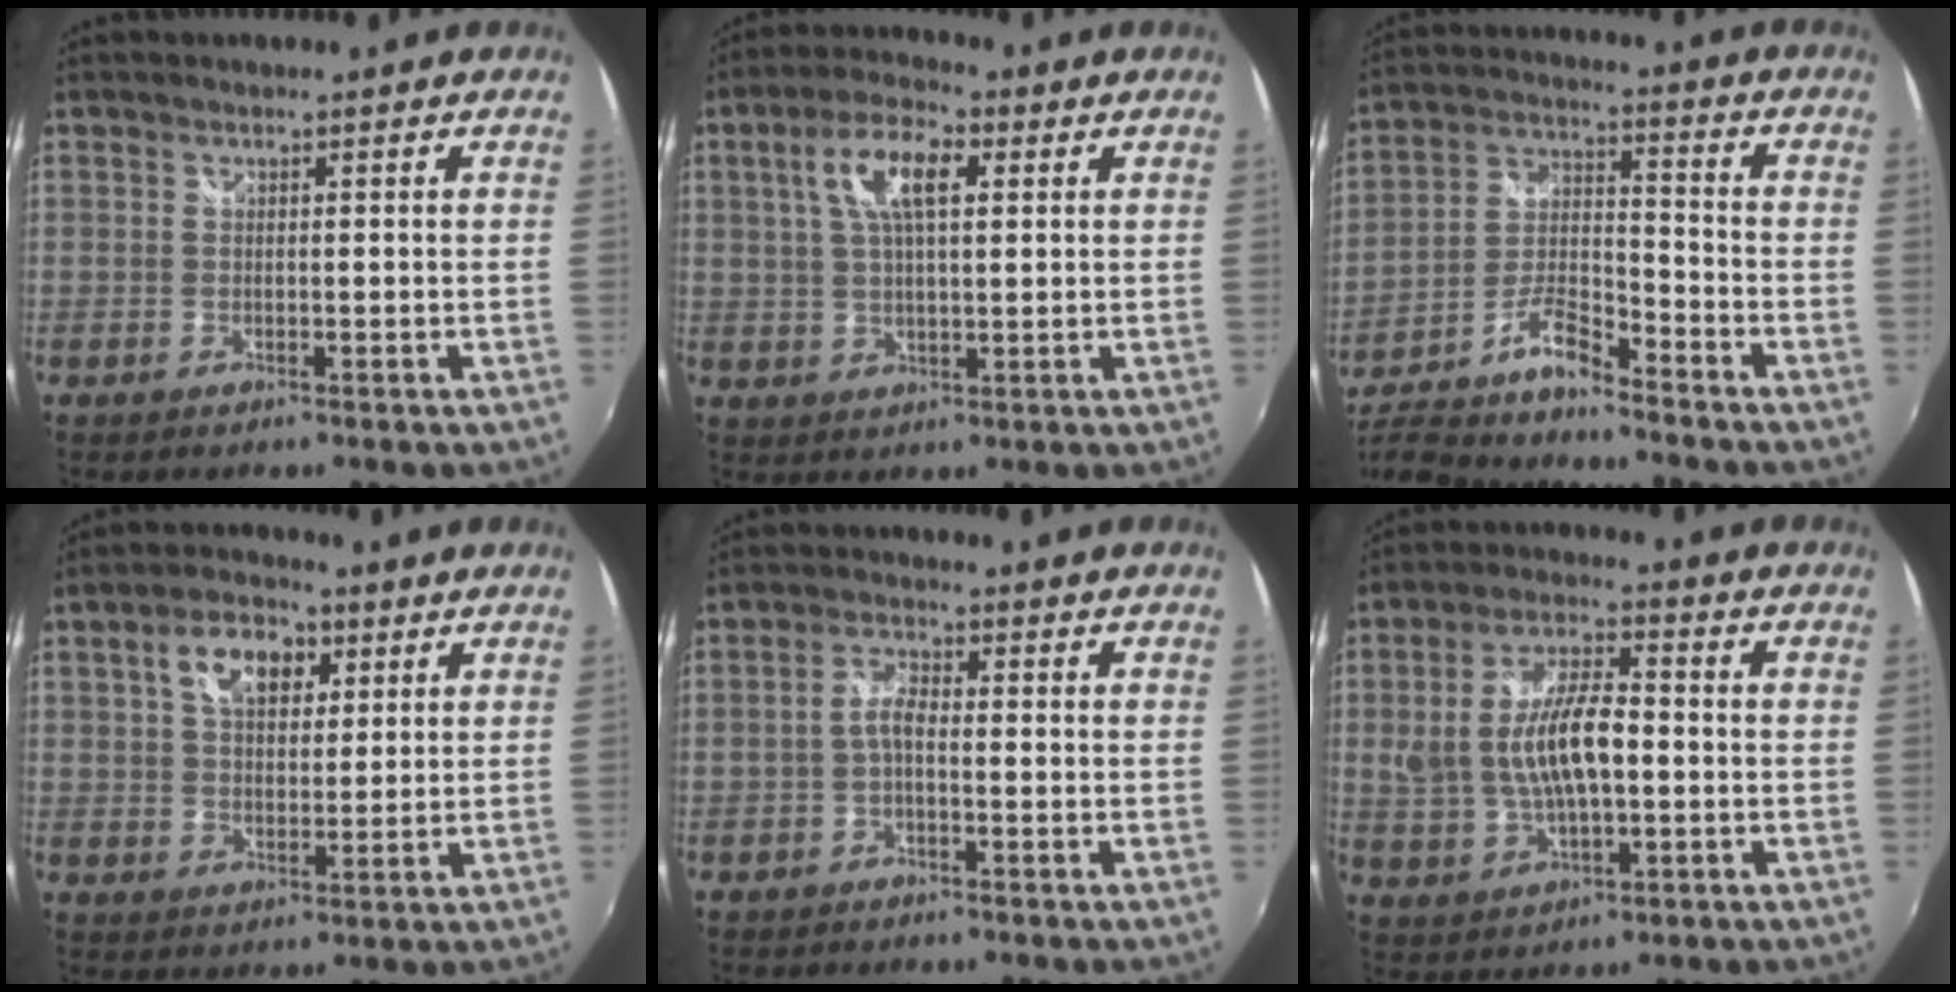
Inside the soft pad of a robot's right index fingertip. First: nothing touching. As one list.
[{"total": 8.9, "force": [2.9, 3.4, 7.7], "torque": [-0.148, 0.018, 0.051]}, {"total": 12.9, "force": [-9.7, 2.2, 8.2], "torque": [-0.176, -0.009, -0.185]}, {"total": 8.4, "force": [3.5, 5.1, 5.7], "torque": [-0.098, 0.024, 0.058]}, {"total": 2.6, "force": [-1.0, 0.9, 2.3], "torque": [-0.052, 0.009, -0.021]}, {"total": 11.7, "force": [-0.4, 5.0, 10.6], "torque": [-0.211, 0.005, 0.003]}]